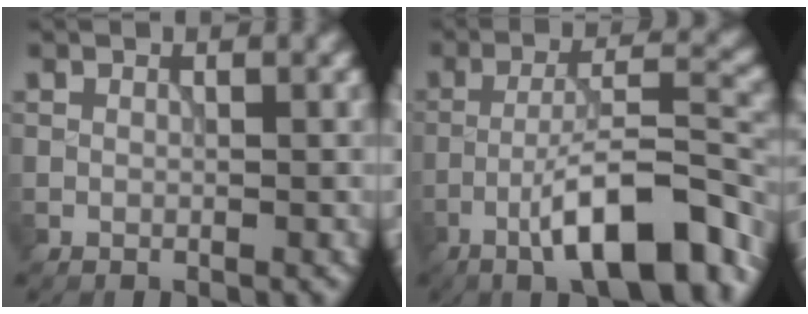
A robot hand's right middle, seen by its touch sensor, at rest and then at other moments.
{"total": 10.9, "force": [-6.1, 2.6, 8.6], "torque": [-0.134, 0.013, -0.098]}